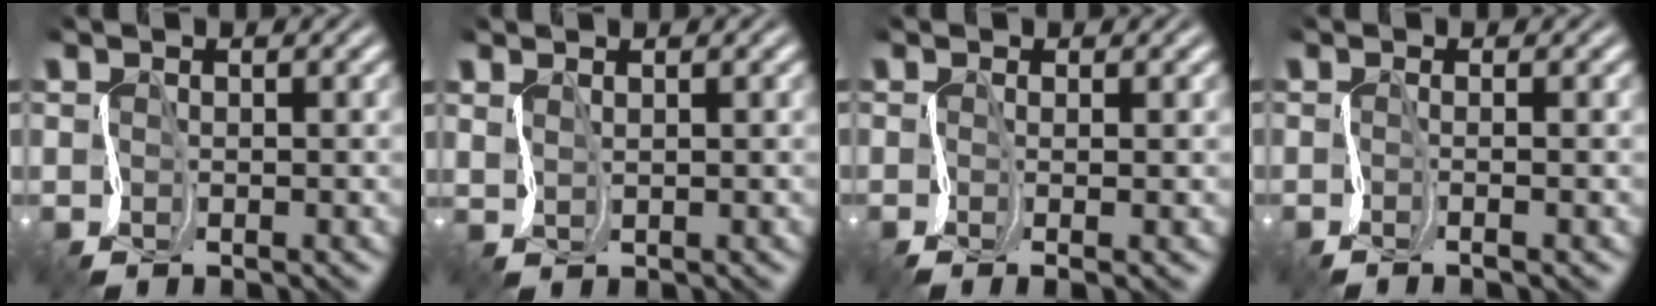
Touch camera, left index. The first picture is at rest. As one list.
[{"total": 1.3, "force": [1.1, -0.3, -0.5], "torque": [0.002, 0.011, 0.024]}, {"total": 1.8, "force": [-0.1, 0.5, 1.8], "torque": [-0.026, -0.004, -0.001]}, {"total": 1.8, "force": [-0.3, 0.5, 1.7], "torque": [-0.017, -0.004, -0.008]}]